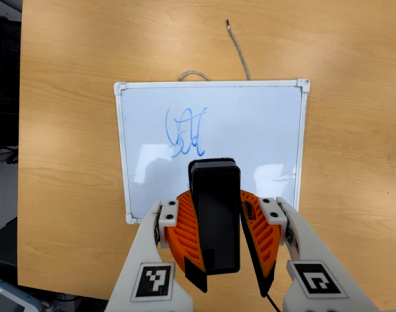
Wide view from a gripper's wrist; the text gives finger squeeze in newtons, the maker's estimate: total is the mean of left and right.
{"total": 11.9, "left": 11.2, "right": 12.6}